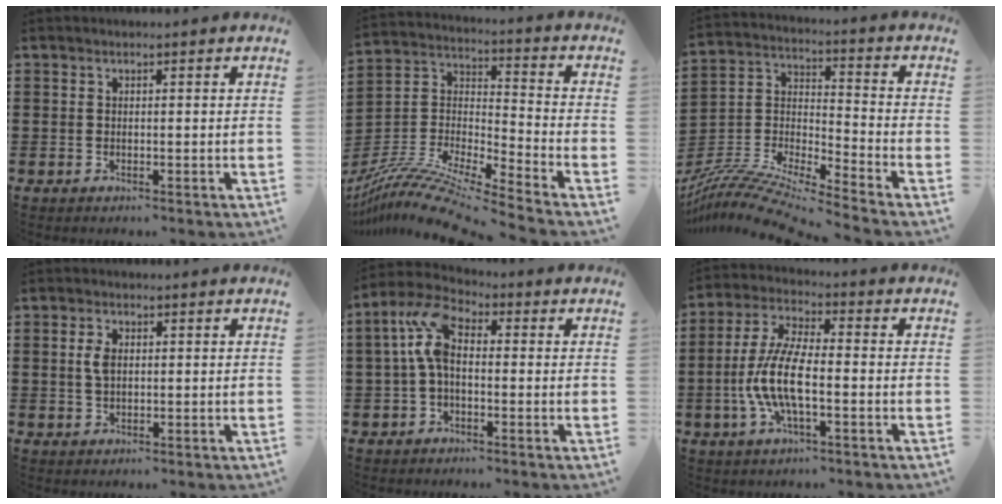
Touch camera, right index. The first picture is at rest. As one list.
[{"total": 10.8, "force": [-9.7, 0.5, 4.7], "torque": [-0.101, 0.007, -0.201]}, {"total": 9.6, "force": [-9.0, 0.5, 3.2], "torque": [-0.075, 0.001, -0.188]}, {"total": 2.9, "force": [0.5, 1.6, 2.4], "torque": [-0.051, 0.008, 0.007]}, {"total": 7.1, "force": [0.8, 3.9, 5.9], "torque": [-0.149, 0.001, 0.007]}, {"total": 8.9, "force": [-2.3, 2.7, 8.2], "torque": [-0.193, -0.013, -0.051]}]